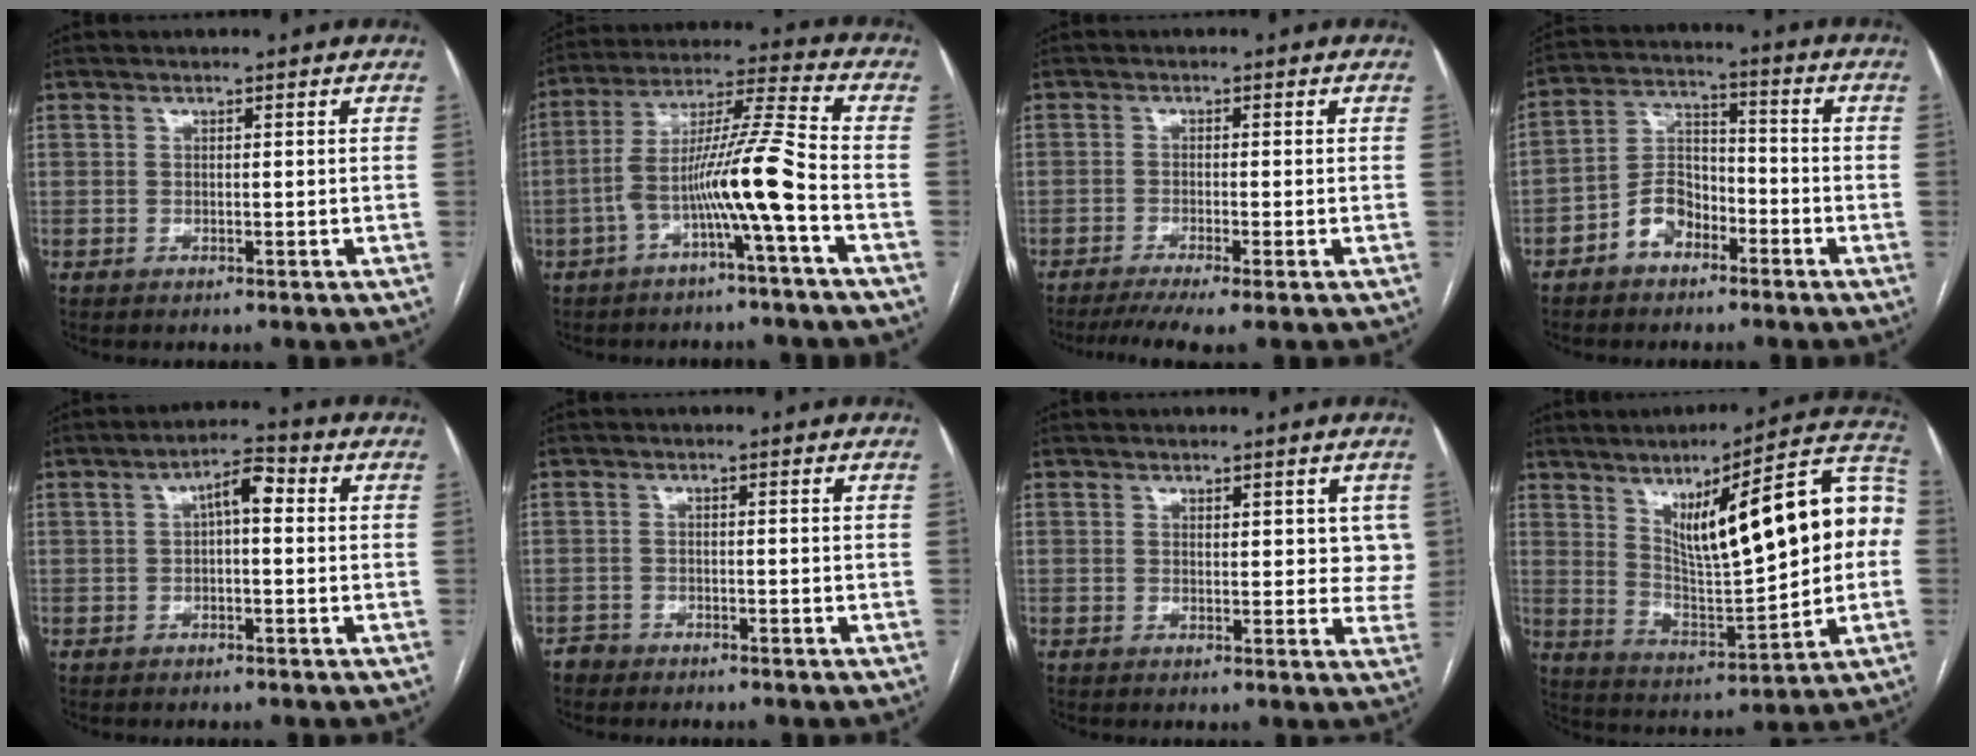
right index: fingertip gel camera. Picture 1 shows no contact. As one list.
[{"total": 11.3, "force": [-4.1, -1.1, 10.5], "torque": [-0.196, 0.024, -0.075]}, {"total": 6.0, "force": [-4.4, -0.2, 4.1], "torque": [-0.065, -0.009, -0.071]}, {"total": 6.0, "force": [-3.3, 4.0, 3.1], "torque": [-0.061, 0.022, -0.061]}, {"total": 4.7, "force": [0.6, 1.6, 4.4], "torque": [-0.073, 0.025, 0.008]}, {"total": 1.5, "force": [-1.4, 0.5, -0.3], "torque": [0.005, 0.000, -0.026]}, {"total": 4.9, "force": [1.9, 2.4, 3.8], "torque": [-0.031, -0.003, 0.020]}, {"total": 21.6, "force": [4.1, 4.5, 20.7], "torque": [-0.308, 0.030, 0.065]}]